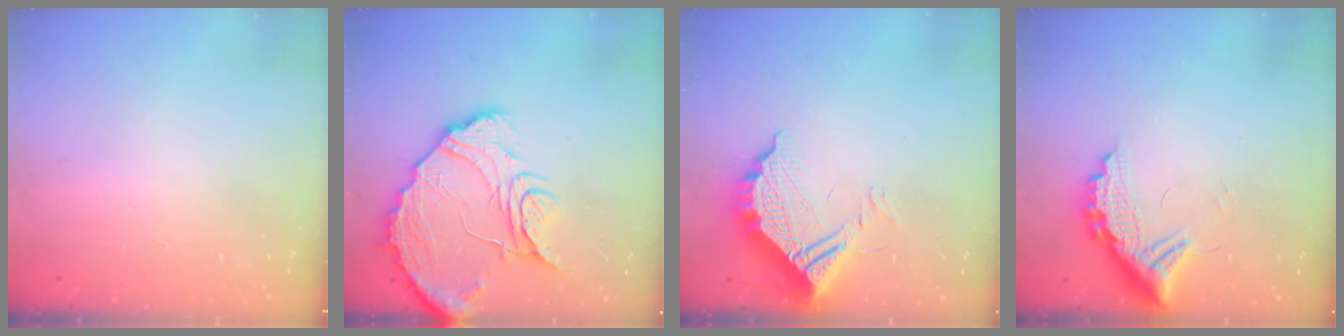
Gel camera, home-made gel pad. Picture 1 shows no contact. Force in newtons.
{"total": 15.0, "press": 14.9, "slide": 1.3}
{"total": 12.3, "press": 12.3, "slide": 1.1}
{"total": 10.9, "press": 10.8, "slide": 0.8}